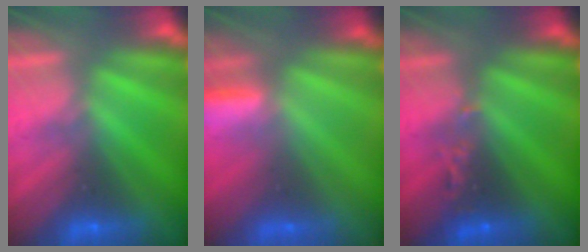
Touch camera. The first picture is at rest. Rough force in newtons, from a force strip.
{"total": 2.8}
{"total": 2.5}